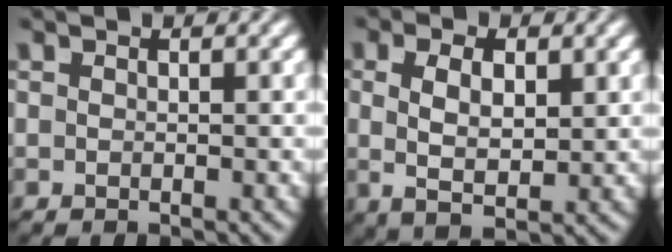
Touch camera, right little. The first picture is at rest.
{"total": 5.9, "force": [0.4, 3.9, 4.4], "torque": [-0.072, 0.000, 0.007]}